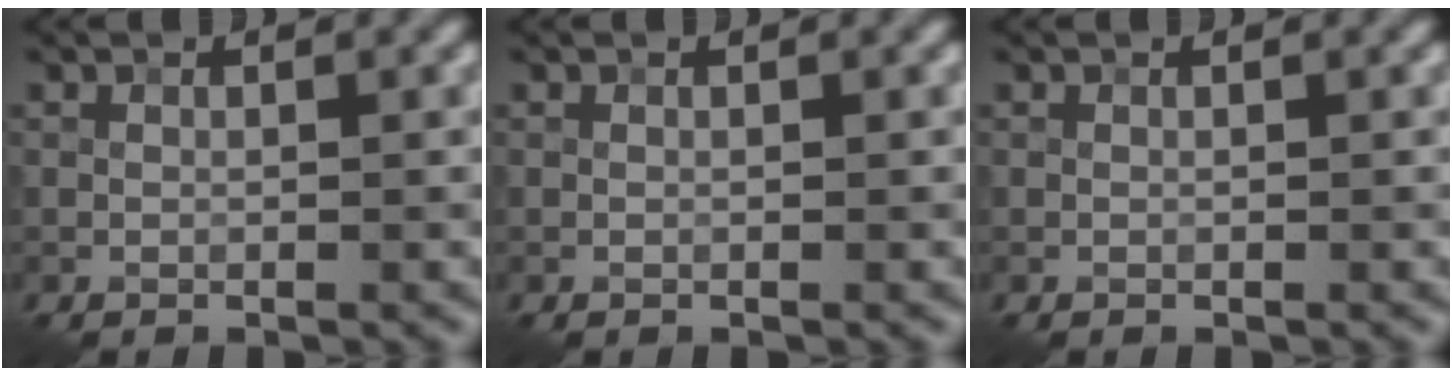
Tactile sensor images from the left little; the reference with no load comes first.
{"total": 0.0}
{"total": 0.0}